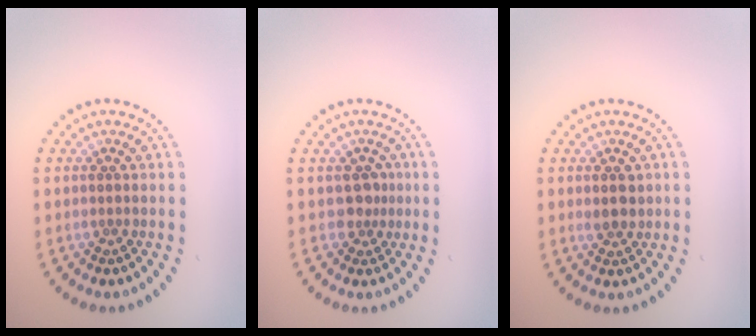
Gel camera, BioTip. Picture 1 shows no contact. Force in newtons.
{"total": 1.7, "press": 1.4, "slide": 1.1}
{"total": 1.8, "press": 1.7, "slide": 0.6}